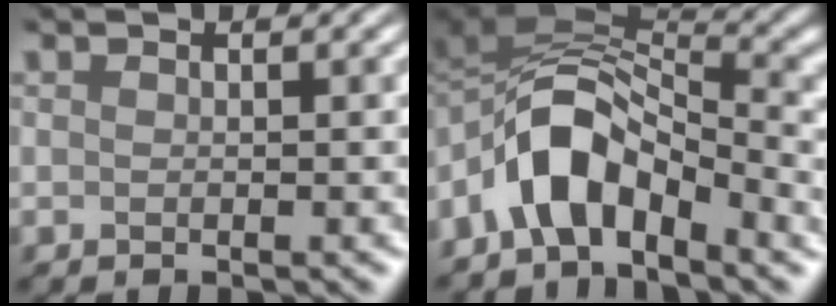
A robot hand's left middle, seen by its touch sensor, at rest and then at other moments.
{"total": 5.8, "force": [-3.6, 2.7, 3.6], "torque": [-0.086, 0.013, -0.053]}